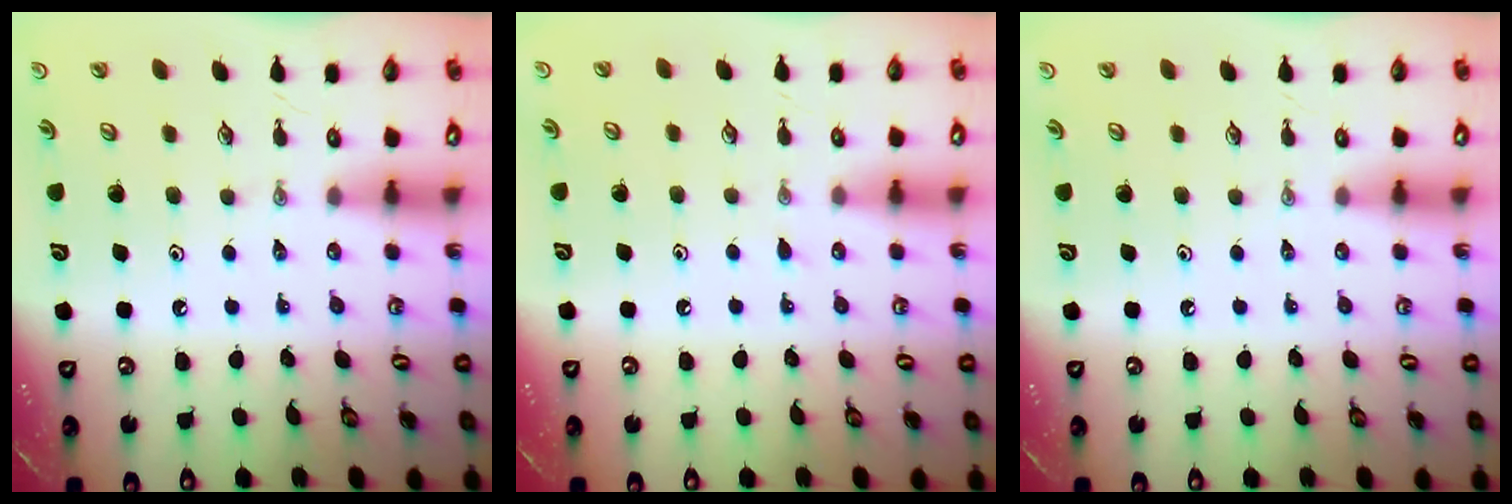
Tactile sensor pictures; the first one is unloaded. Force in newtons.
{"total": 4.9, "press": 4.9, "slide": 0.5}
{"total": 0.0}